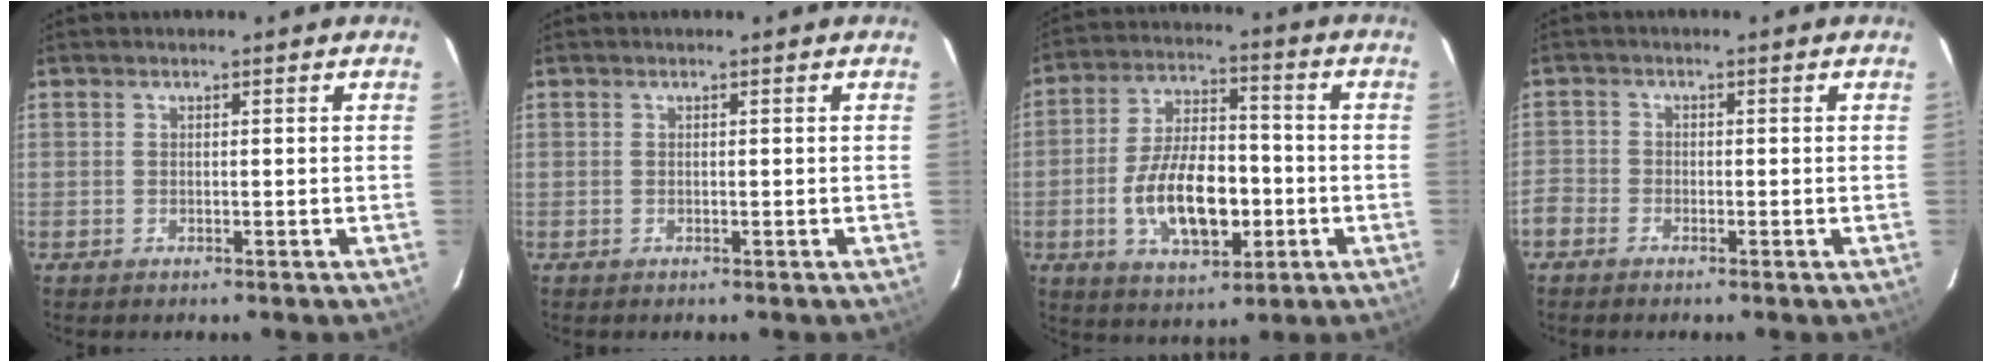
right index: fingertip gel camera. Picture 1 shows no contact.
{"total": 0.0}
{"total": 14.4, "force": [-3.7, 7.2, 11.9], "torque": [-0.230, 0.006, -0.053]}
{"total": 4.2, "force": [-2.6, 3.2, 0.9], "torque": [-0.033, 0.003, -0.060]}